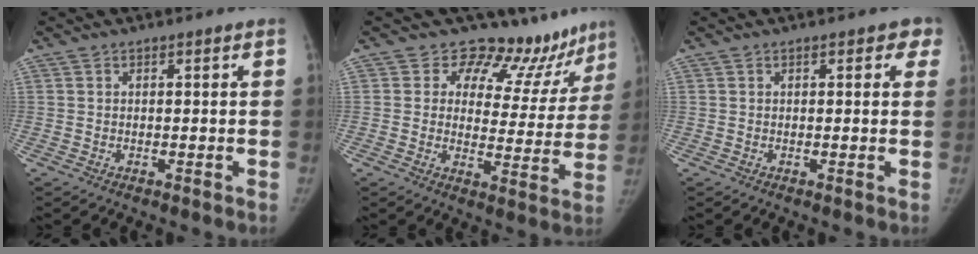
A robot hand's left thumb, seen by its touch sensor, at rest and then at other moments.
{"total": 13.0, "force": [11.5, 5.7, 2.1], "torque": [0.028, -0.093, 0.133]}
{"total": 2.4, "force": [1.2, 1.6, 1.4], "torque": [0.020, 0.002, 0.004]}